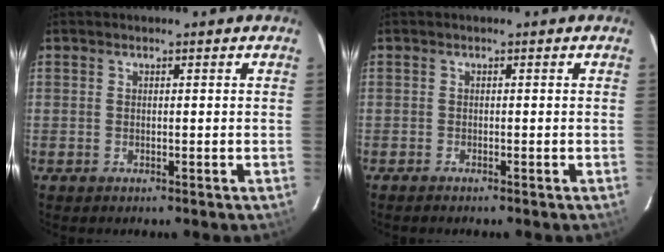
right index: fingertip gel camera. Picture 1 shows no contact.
{"total": 0.9, "force": [-0.8, 0.1, 0.3], "torque": [-0.010, -0.002, -0.015]}